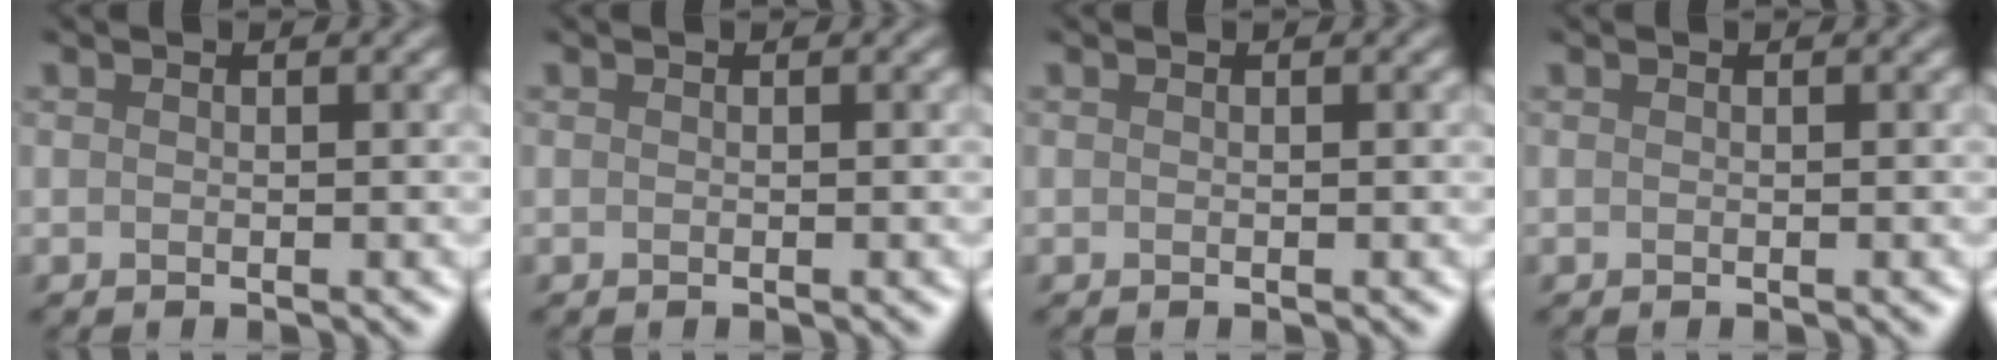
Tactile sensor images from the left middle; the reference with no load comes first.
{"total": 0.0}
{"total": 0.0}
{"total": 0.0}